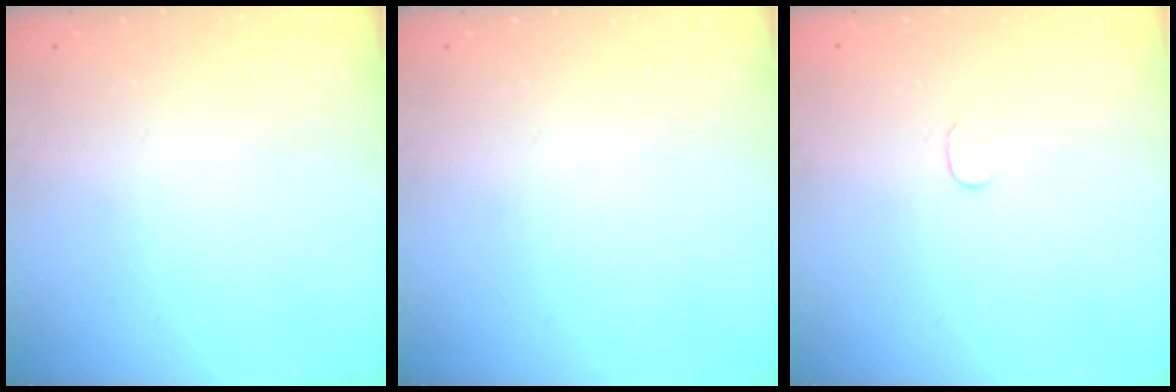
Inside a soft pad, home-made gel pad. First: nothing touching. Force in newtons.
{"total": 0.0}
{"total": 3.7, "press": 3.7, "slide": 0.4}